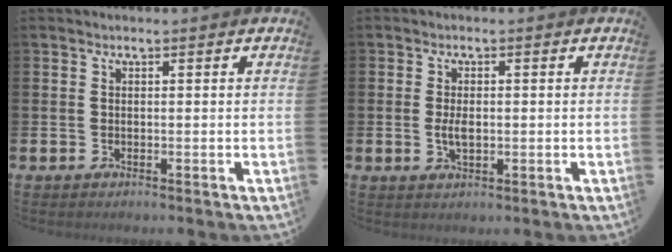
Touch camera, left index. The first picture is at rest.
{"total": 2.5, "force": [0.0, 1.2, 2.2], "torque": [-0.032, -0.001, -0.004]}